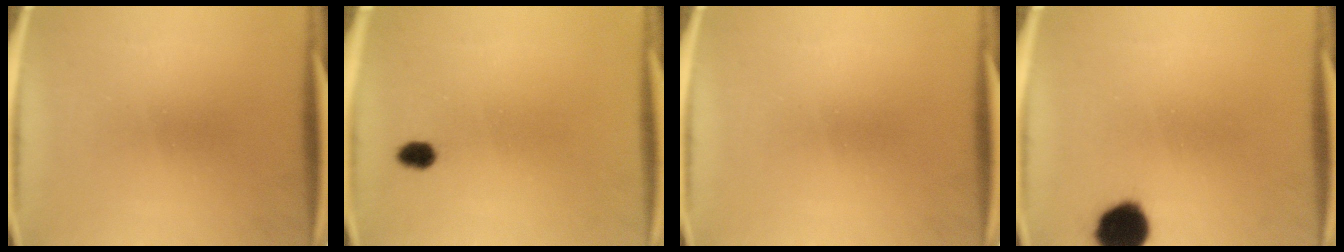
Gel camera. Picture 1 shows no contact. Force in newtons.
{"total": 2.3}
{"total": 0.0}
{"total": 9.9}